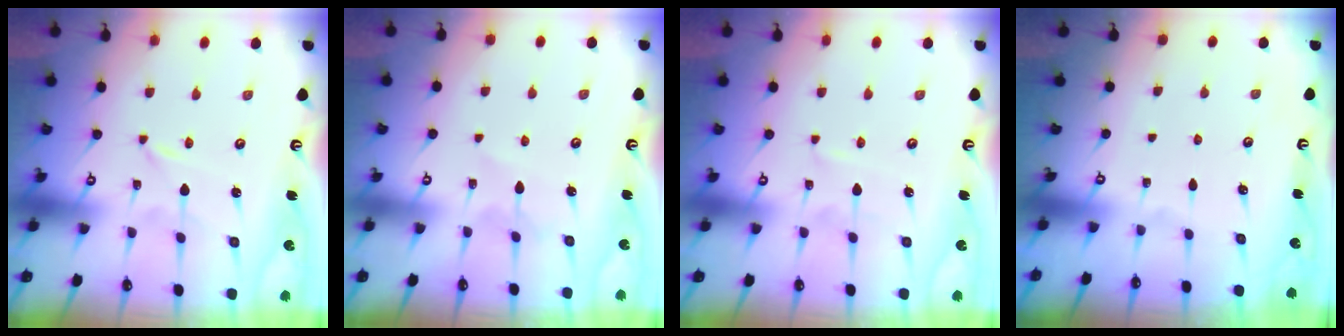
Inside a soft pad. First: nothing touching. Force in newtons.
{"total": 5.8, "press": 5.8, "slide": 0.7}
{"total": 3.3, "press": 3.2, "slide": 0.4}
{"total": 0.0}